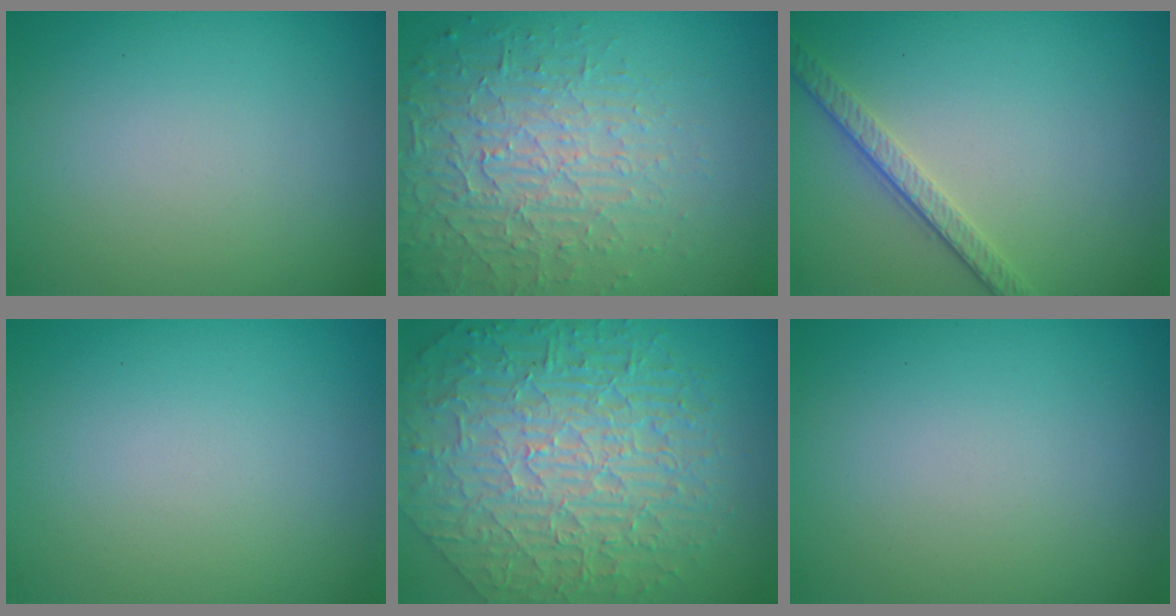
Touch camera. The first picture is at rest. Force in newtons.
{"total": 4.6, "press": 4.1, "slide": 2.2}
{"total": 3.1, "press": 2.3, "slide": 2.1}
{"total": 0.0}
{"total": 9.9, "press": 6.6, "slide": 7.3}
{"total": 0.0}